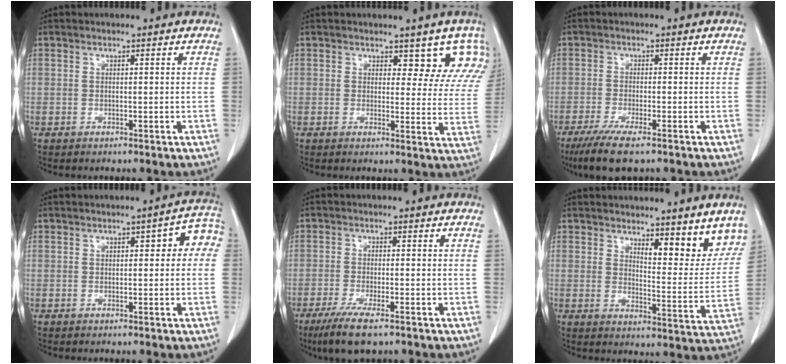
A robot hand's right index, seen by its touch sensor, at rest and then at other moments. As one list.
[{"total": 7.7, "force": [6.0, 4.0, 2.9], "torque": [-0.001, -0.008, 0.043]}, {"total": 7.4, "force": [-5.2, 1.0, 5.2], "torque": [-0.087, -0.018, -0.085]}, {"total": 4.9, "force": [0.8, 2.1, 4.4], "torque": [-0.041, 0.032, 0.005]}, {"total": 6.6, "force": [-4.3, 1.0, 4.9], "torque": [-0.089, -0.016, -0.073]}, {"total": 8.8, "force": [6.9, 2.0, 5.1], "torque": [-0.050, -0.024, 0.090]}]